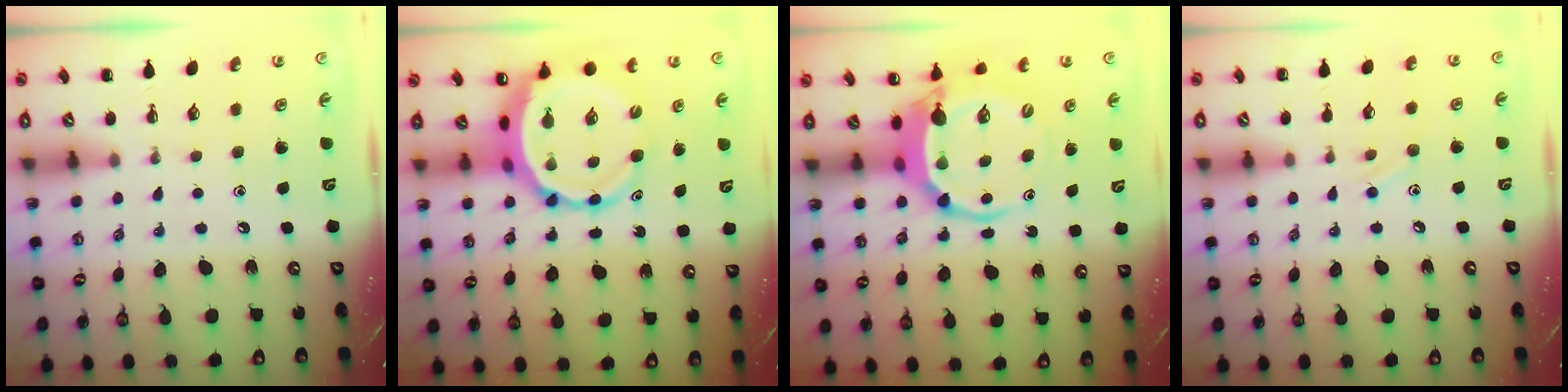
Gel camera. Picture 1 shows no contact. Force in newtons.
{"total": 10.2, "press": 9.7, "slide": 3.3}
{"total": 6.6, "press": 6.6, "slide": 1.1}
{"total": 6.6, "press": 6.3, "slide": 1.8}